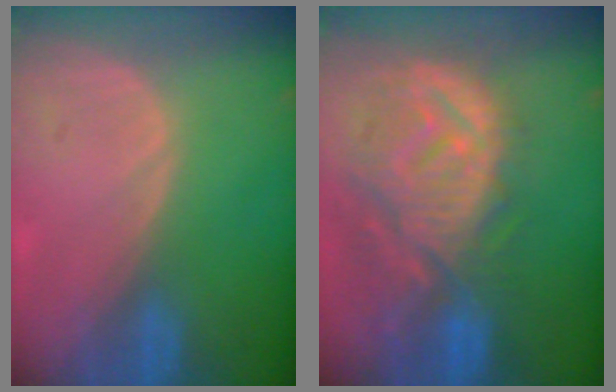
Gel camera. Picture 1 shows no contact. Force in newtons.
{"total": 12.6, "press": 11.1, "slide": 6.0}